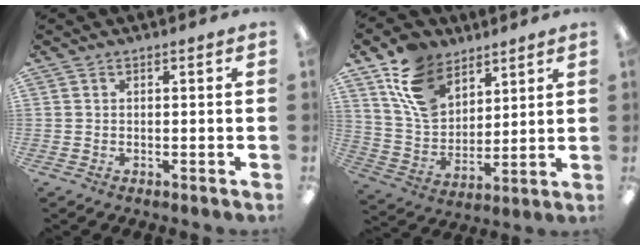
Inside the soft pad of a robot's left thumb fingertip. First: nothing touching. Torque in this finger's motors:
{"motor_torque": [0.30, 0.34, 1.38, -1.39, 0.16]}